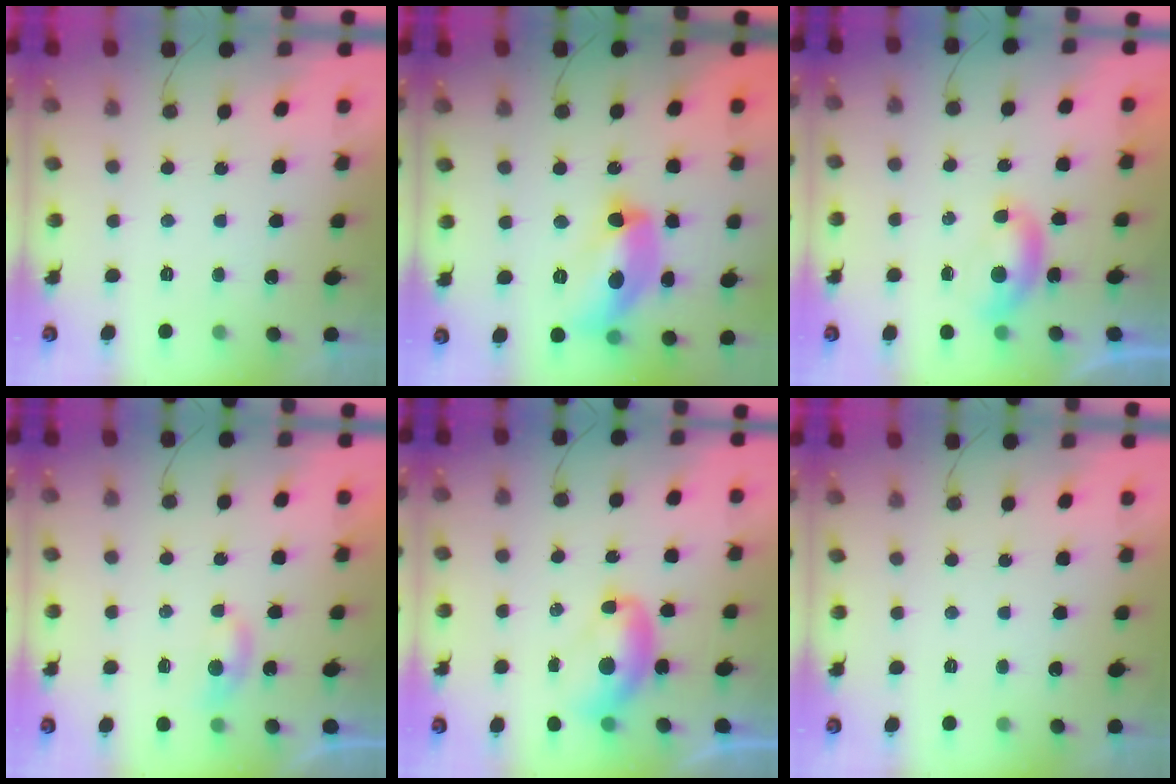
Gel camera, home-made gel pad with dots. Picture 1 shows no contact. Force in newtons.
{"total": 17.0, "press": 16.9, "slide": 1.0}
{"total": 5.9, "press": 5.8, "slide": 0.8}
{"total": 3.5, "press": 3.4, "slide": 0.5}
{"total": 9.3, "press": 9.3, "slide": 1.1}
{"total": 0.0}